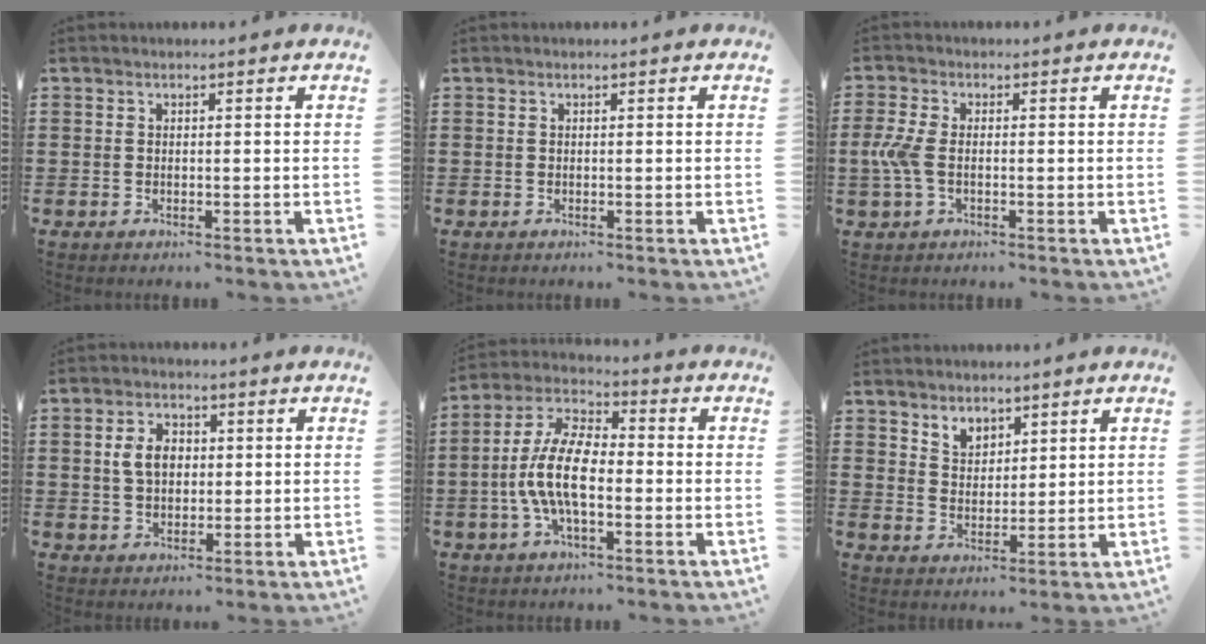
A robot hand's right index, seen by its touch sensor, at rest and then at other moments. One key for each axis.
{"total": 0.0}
{"total": 4.5, "fx": -0.8, "fy": 2.1, "fz": 3.9, "tx": -0.107, "ty": -0.008, "tz": -0.025}
{"total": 4.9, "fx": 0.7, "fy": 3.4, "fz": 3.4, "tx": -0.084, "ty": 0.013, "tz": 0.006}
{"total": 10.6, "fx": -2.2, "fy": 4.6, "fz": 9.3, "tx": -0.220, "ty": -0.007, "tz": -0.049}
{"total": 3.5, "fx": 2.8, "fy": 2.1, "fz": 0.3, "tx": -0.018, "ty": 0.004, "tz": 0.054}